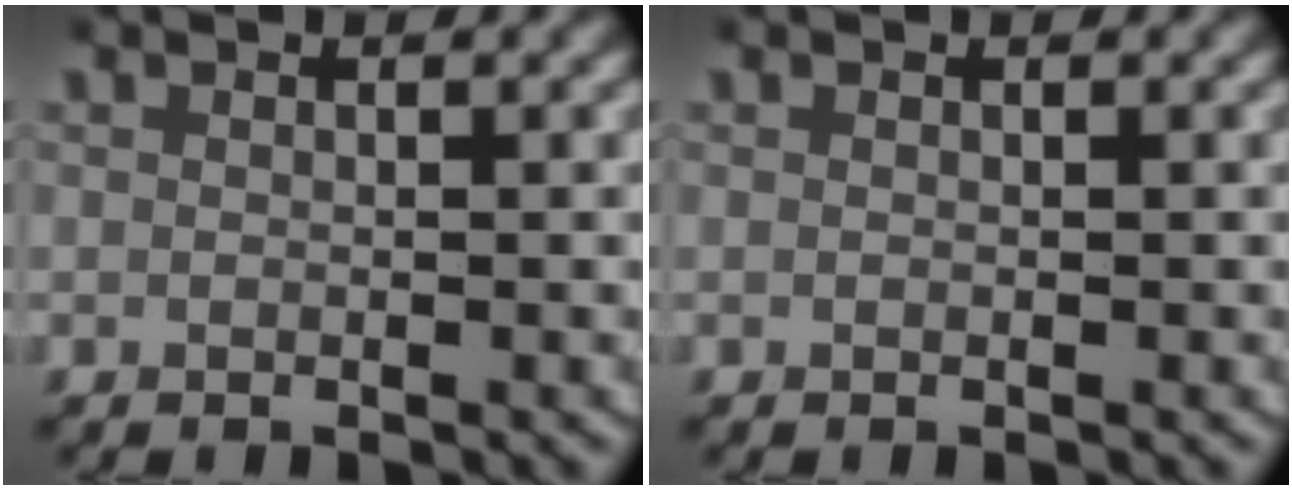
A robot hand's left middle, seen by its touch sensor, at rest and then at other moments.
{"total": 0.0}